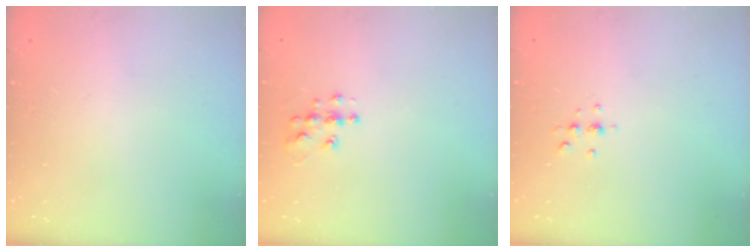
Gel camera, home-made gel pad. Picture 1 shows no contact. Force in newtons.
{"total": 7.0, "press": 7.0, "slide": 0.3}
{"total": 4.4, "press": 4.3, "slide": 0.6}